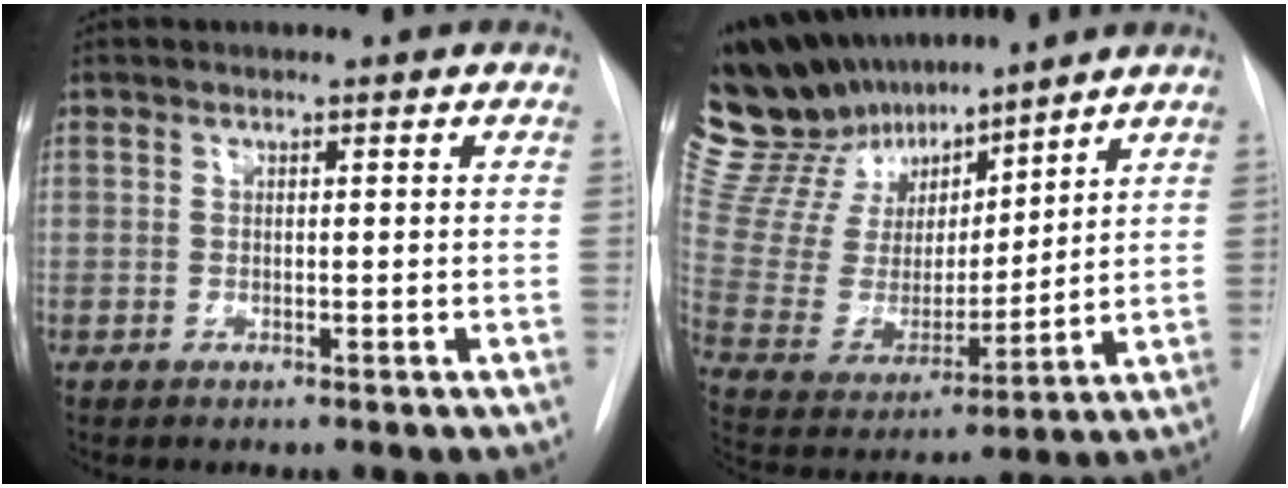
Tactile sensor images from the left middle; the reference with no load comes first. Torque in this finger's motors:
{"motor_torque": [1.11, -1.03, 1.05, 0.01]}